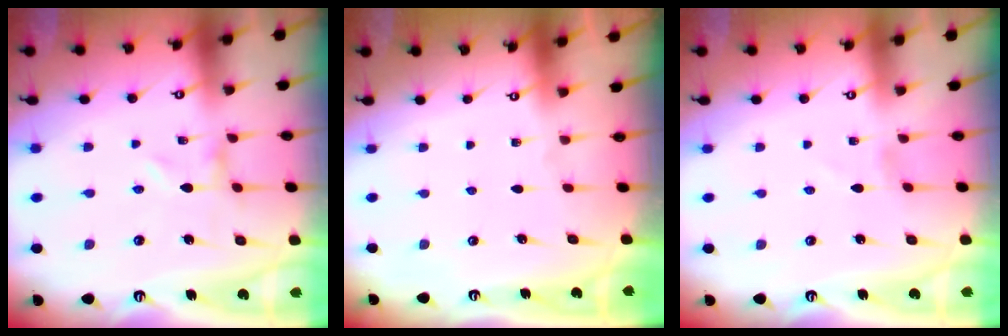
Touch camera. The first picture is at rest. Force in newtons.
{"total": 0.0}
{"total": 1.2, "press": 1.2, "slide": 0.1}